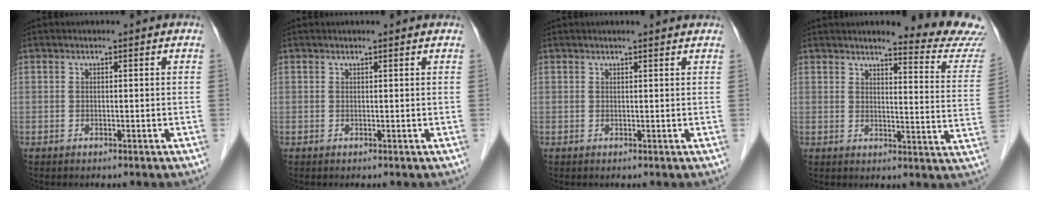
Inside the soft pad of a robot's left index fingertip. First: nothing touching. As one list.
[{"total": 0.6, "force": [0.6, 0.2, 0.1], "torque": [-0.011, 0.006, 0.006]}, {"total": 2.5, "force": [2.4, 0.1, 0.8], "torque": [-0.011, 0.012, 0.024]}, {"total": 12.7, "force": [12.3, -0.3, 3.2], "torque": [-0.029, -0.087, 0.121]}]